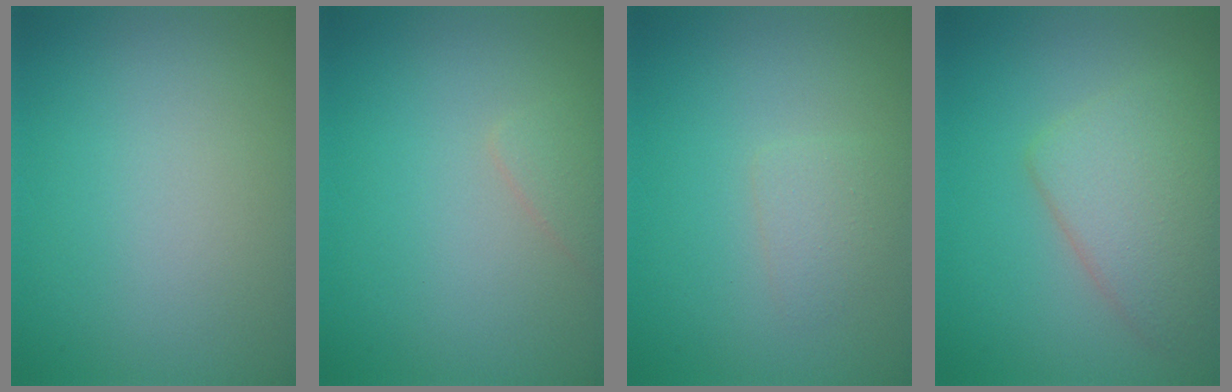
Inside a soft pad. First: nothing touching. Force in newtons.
{"total": 1.1, "press": 1.1, "slide": 0.1}
{"total": 1.3, "press": 1.3, "slide": 0.1}
{"total": 4.8, "press": 4.8, "slide": 0.1}